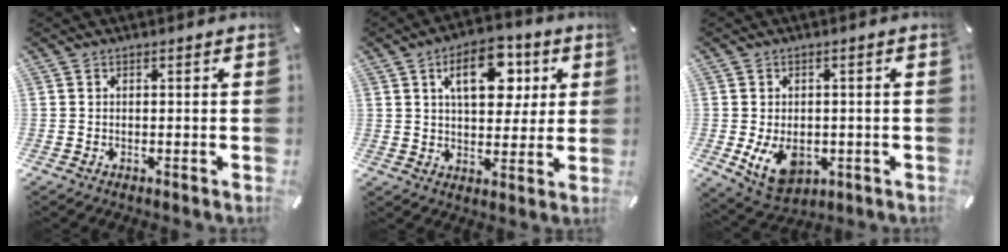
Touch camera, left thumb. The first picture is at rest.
{"total": 13.9, "force": [5.1, 8.3, 9.9], "torque": [-0.134, -0.004, 0.083]}
{"total": 8.6, "force": [-1.9, 6.1, 5.8], "torque": [-0.101, -0.003, -0.032]}